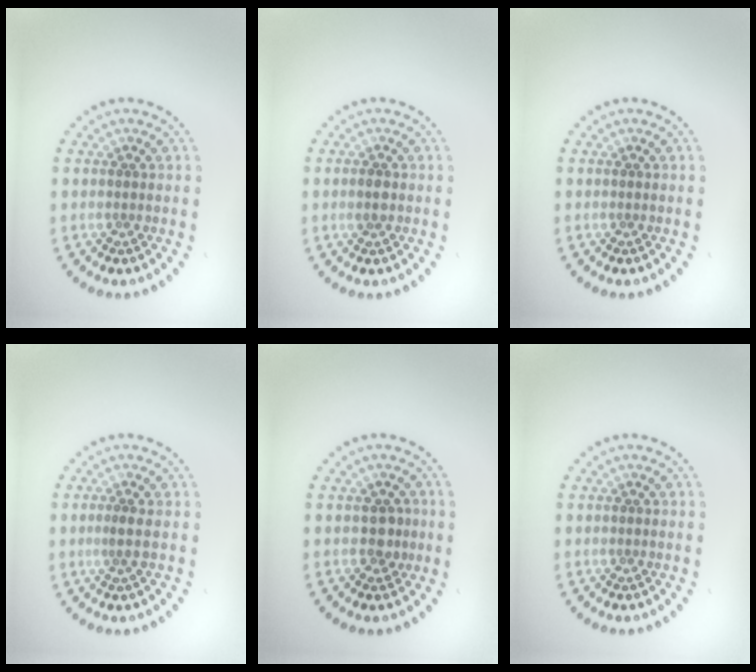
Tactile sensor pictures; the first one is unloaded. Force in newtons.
{"total": 1.2, "press": 1.2, "slide": 0.1}
{"total": 0.0}
{"total": 1.1, "press": 0.6, "slide": 0.9}
{"total": 1.4, "press": 1.3, "slide": 0.6}
{"total": 0.0}